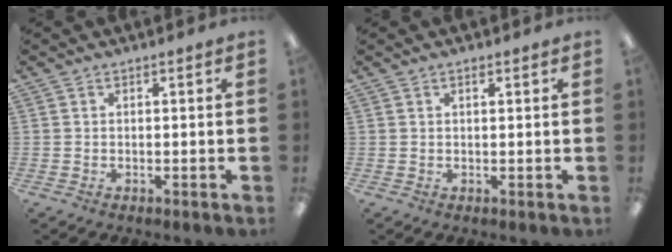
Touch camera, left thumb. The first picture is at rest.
{"total": 0.9, "force": [0.6, 0.4, 0.6], "torque": [-0.005, -0.002, 0.009]}